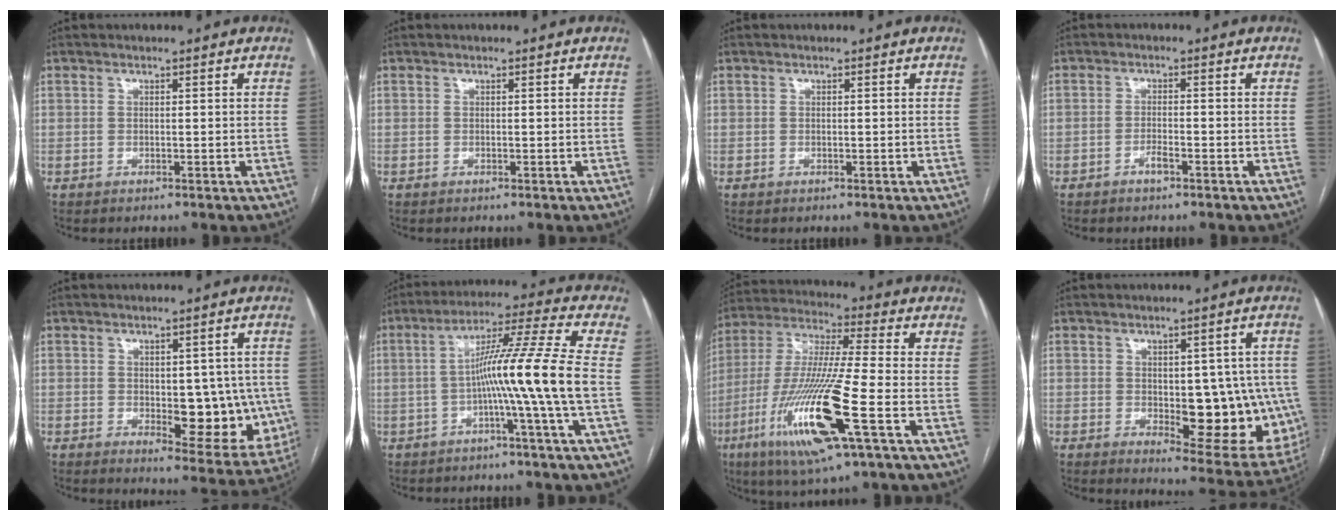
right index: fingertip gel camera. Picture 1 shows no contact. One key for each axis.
{"total": 0.0}
{"total": 0.0}
{"total": 1.8, "fx": -1.3, "fy": 0.3, "fz": 1.3, "tx": -0.024, "ty": 0.001, "tz": -0.022}
{"total": 11.8, "fx": -1.1, "fy": 5.5, "fz": 10.3, "tx": -0.112, "ty": 0.002, "tz": 0.001}
{"total": 12.0, "fx": -2.6, "fy": -2.8, "fz": 11.4, "tx": -0.190, "ty": 0.012, "tz": -0.048}
{"total": 19.2, "fx": -7.3, "fy": 1.0, "fz": 17.7, "tx": -0.384, "ty": -0.030, "tz": -0.137}
{"total": 15.0, "fx": -1.7, "fy": 6.5, "fz": 13.4, "tx": -0.138, "ty": 0.007, "tz": -0.001}